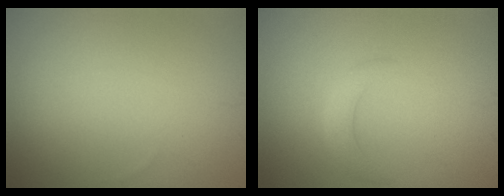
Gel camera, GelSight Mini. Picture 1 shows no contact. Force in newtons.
{"total": 1.8, "press": 1.8, "slide": 0.1}